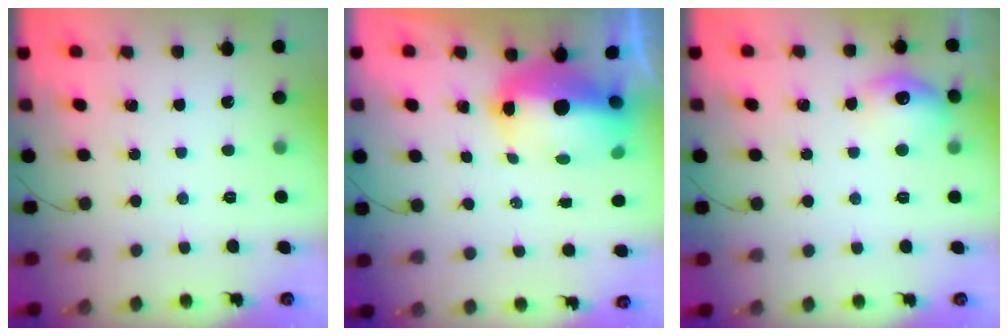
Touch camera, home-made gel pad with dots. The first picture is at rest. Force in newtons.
{"total": 11.7, "press": 11.5, "slide": 2.1}
{"total": 10.9, "press": 10.8, "slide": 0.5}